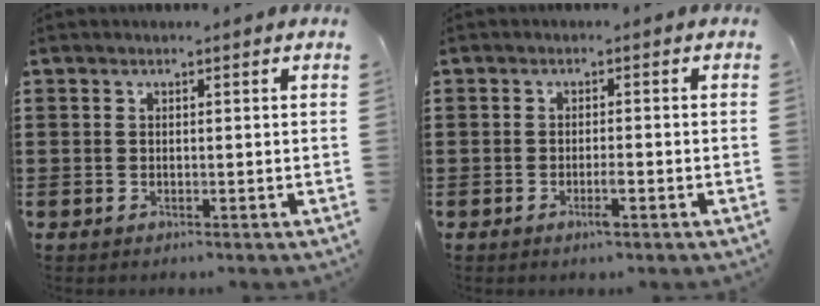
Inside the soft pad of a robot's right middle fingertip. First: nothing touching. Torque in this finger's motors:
{"motor_torque": [0.57, -0.22, 0.01, 0.02]}